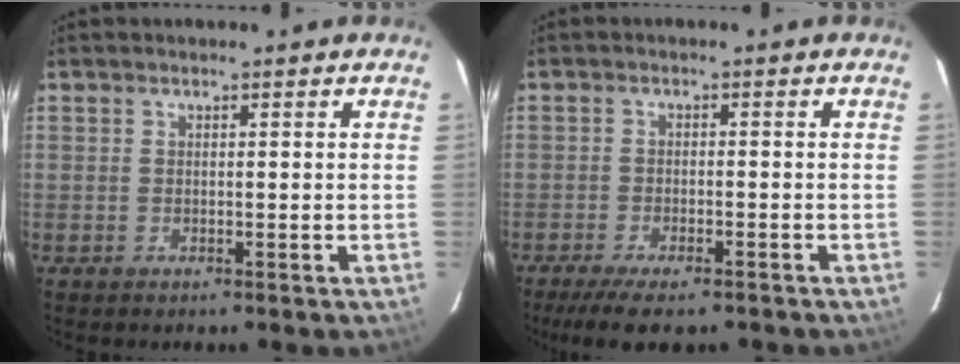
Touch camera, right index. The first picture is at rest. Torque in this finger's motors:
{"motor_torque": [0.89, -0.86, 0.40, 0.10]}